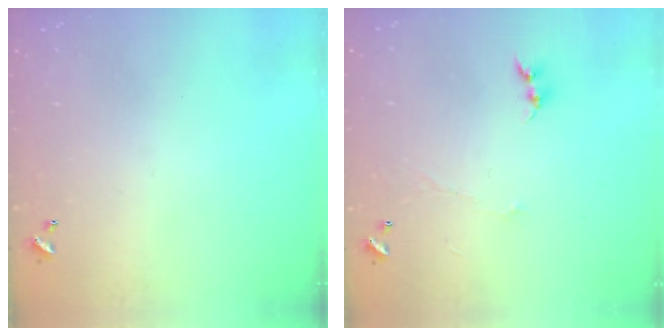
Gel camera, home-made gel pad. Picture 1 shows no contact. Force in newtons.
{"total": 0.0}